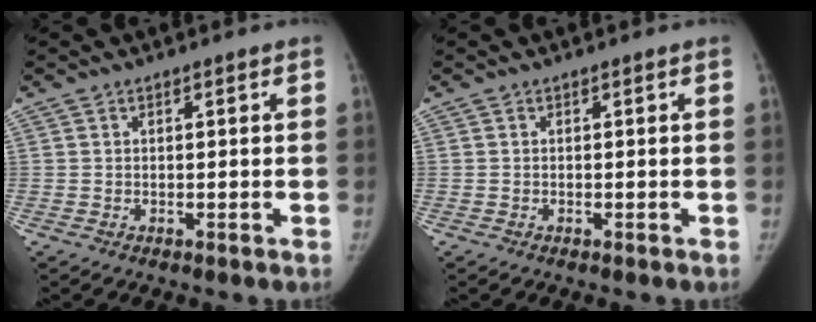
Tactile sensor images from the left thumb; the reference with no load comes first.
{"total": 0.0}